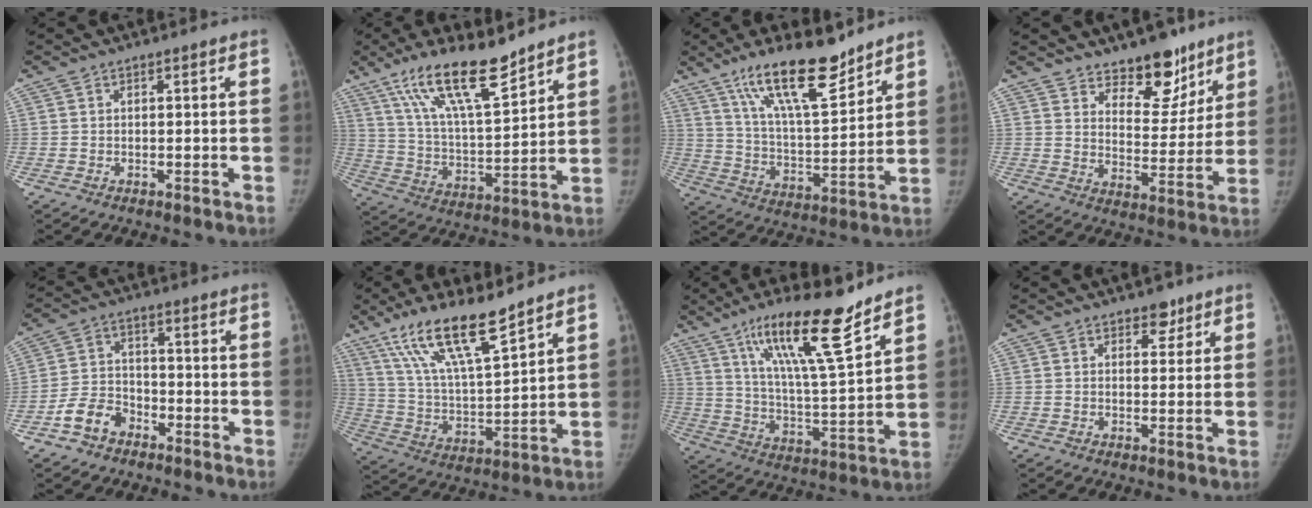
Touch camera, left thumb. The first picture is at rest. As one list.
[{"total": 16.8, "force": [12.0, 4.1, 11.0], "torque": [-0.176, -0.065, 0.226]}, {"total": 17.3, "force": [12.4, 4.6, 11.2], "torque": [-0.165, -0.074, 0.223]}, {"total": 12.0, "force": [9.1, 5.9, 5.3], "torque": [-0.031, -0.066, 0.146]}, {"total": 7.0, "force": [-4.3, 4.9, 2.8], "torque": [-0.044, 0.030, -0.083]}, {"total": 16.2, "force": [11.6, 3.2, 11.0], "torque": [-0.189, -0.060, 0.227]}, {"total": 18.4, "force": [12.7, 2.5, 13.1], "torque": [-0.203, -0.071, 0.218]}, {"total": 3.2, "force": [2.2, 2.0, 1.3], "torque": [0.006, -0.012, 0.030]}]